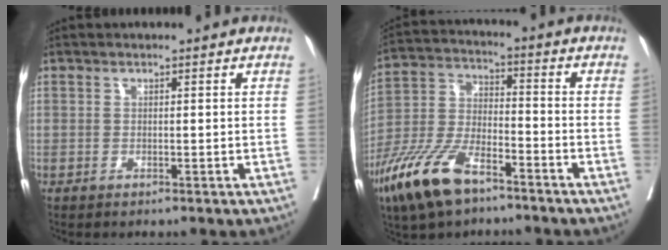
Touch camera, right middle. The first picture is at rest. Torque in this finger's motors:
{"motor_torque": [1.21, -0.93, 0.30, 0.12]}